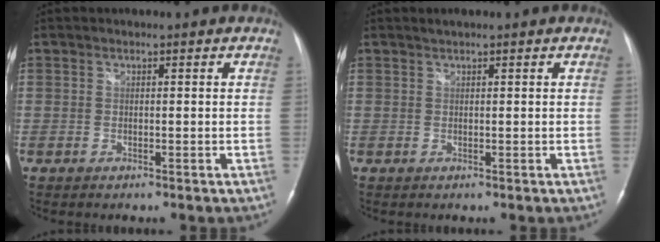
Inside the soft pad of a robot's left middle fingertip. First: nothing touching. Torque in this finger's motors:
{"motor_torque": [0.09, -0.04, -0.08, 0.00]}